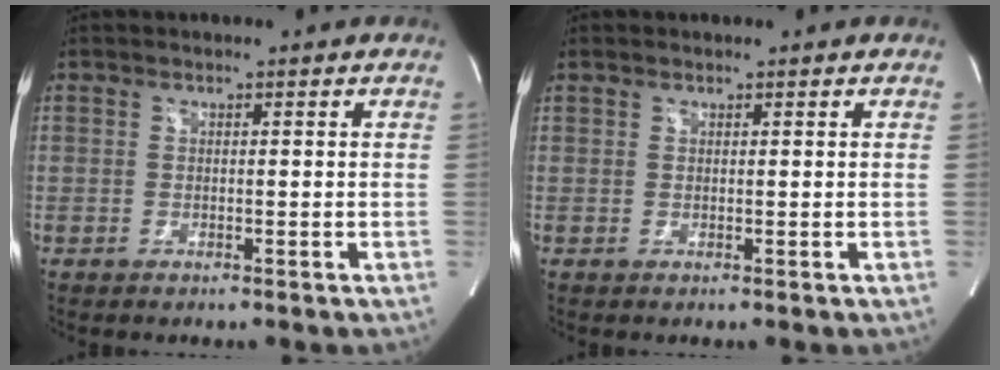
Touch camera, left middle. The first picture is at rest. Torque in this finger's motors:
{"motor_torque": [0.36, -0.35, 1.05, 0.21]}